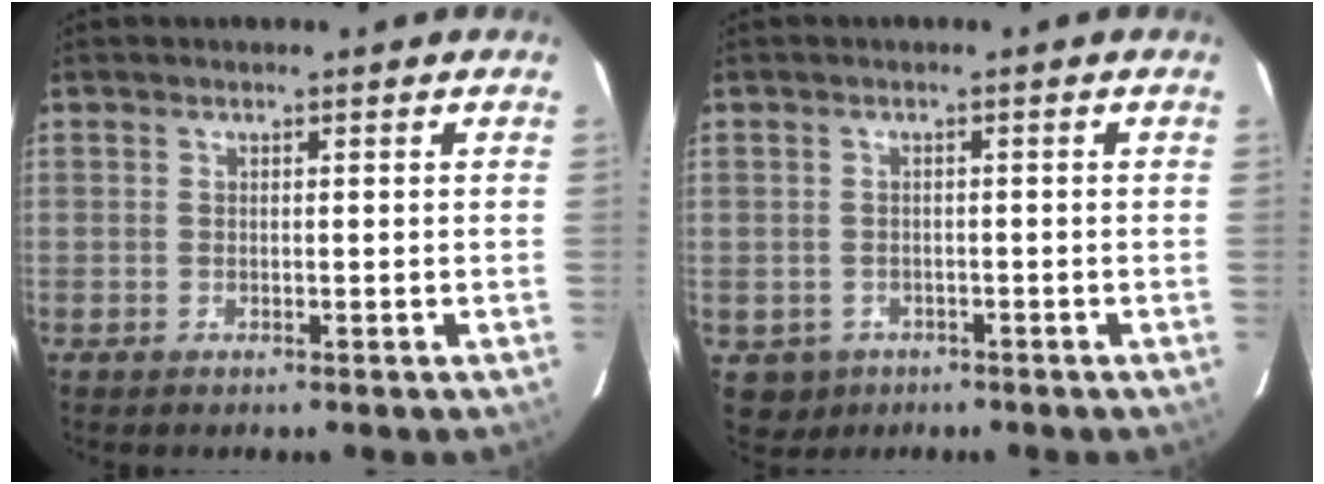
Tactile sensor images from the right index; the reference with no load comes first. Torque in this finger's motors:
{"motor_torque": [-0.34, 0.00, -1.06, -0.21]}